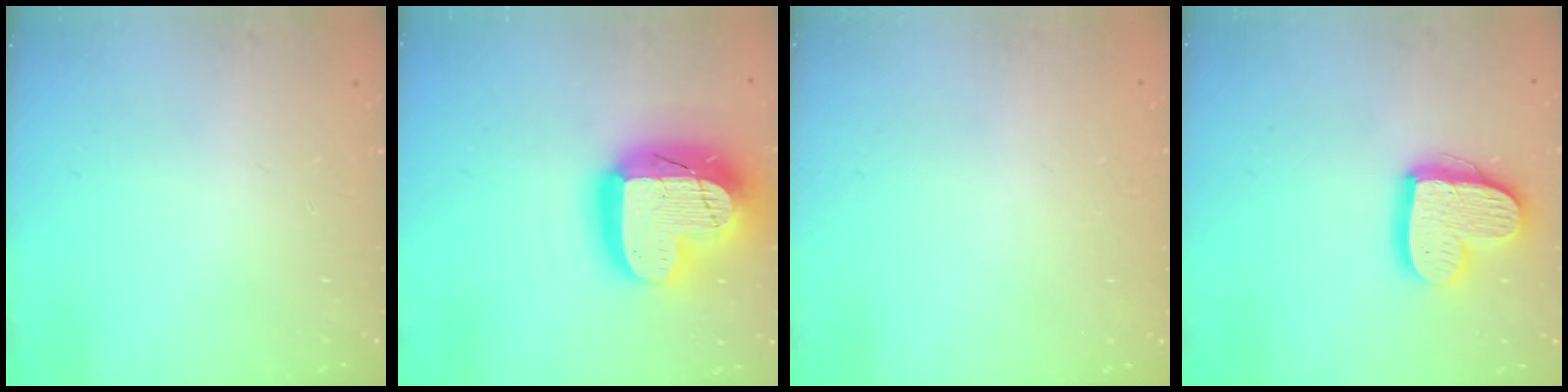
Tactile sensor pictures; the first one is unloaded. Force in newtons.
{"total": 26.0, "press": 25.9, "slide": 2.1}
{"total": 0.0}
{"total": 15.7, "press": 15.7, "slide": 1.4}